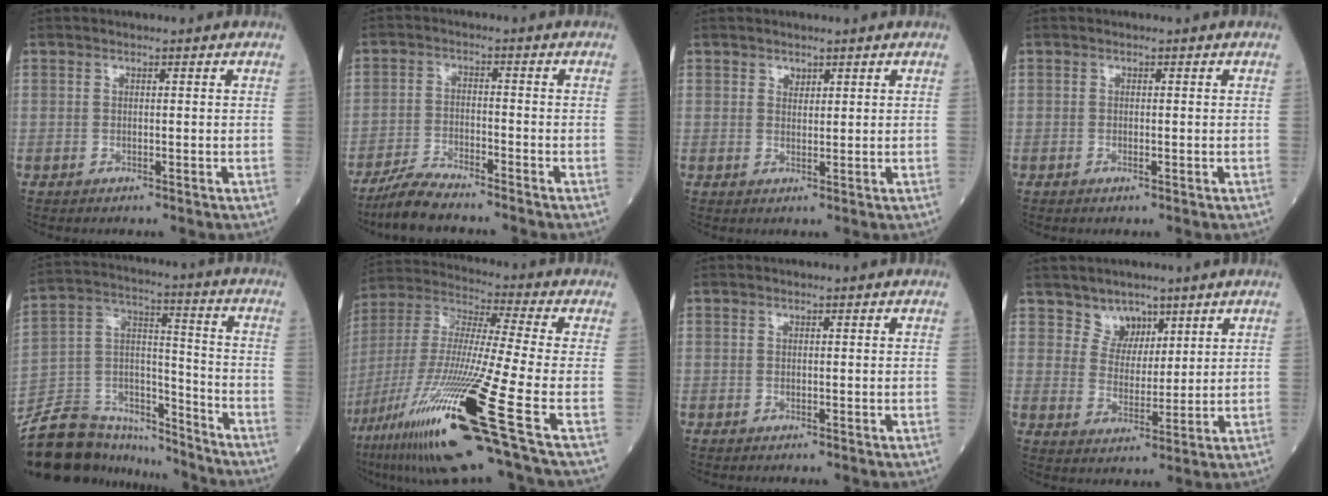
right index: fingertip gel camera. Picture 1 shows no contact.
{"total": 6.0, "force": [-5.5, 0.4, 2.5], "torque": [-0.050, -0.020, -0.107]}
{"total": 1.2, "force": [0.9, 0.8, 0.3], "torque": [-0.004, -0.004, 0.014]}
{"total": 0.7, "force": [-0.4, 0.2, 0.5], "torque": [-0.009, -0.001, -0.007]}
{"total": 19.5, "force": [-17.5, 6.7, 5.2], "torque": [-0.110, 0.039, -0.292]}
{"total": 24.3, "force": [-11.6, -0.2, 21.3], "torque": [-0.421, -0.059, -0.215]}
{"total": 0.0}
{"total": 4.5, "force": [3.4, 3.0, 0.4], "torque": [-0.002, -0.003, 0.062]}